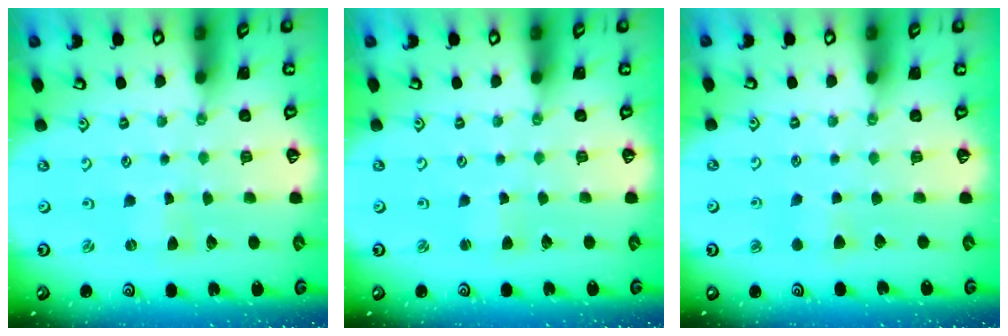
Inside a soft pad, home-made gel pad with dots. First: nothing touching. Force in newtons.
{"total": 2.2, "press": 2.2, "slide": 0.3}
{"total": 3.9, "press": 3.9, "slide": 0.5}